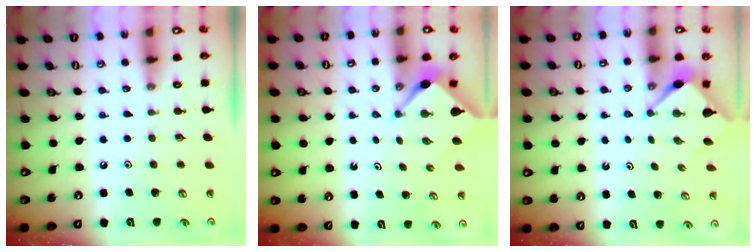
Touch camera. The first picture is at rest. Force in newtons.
{"total": 2.1, "press": 2.1, "slide": 0.3}
{"total": 3.0, "press": 3.0, "slide": 0.3}